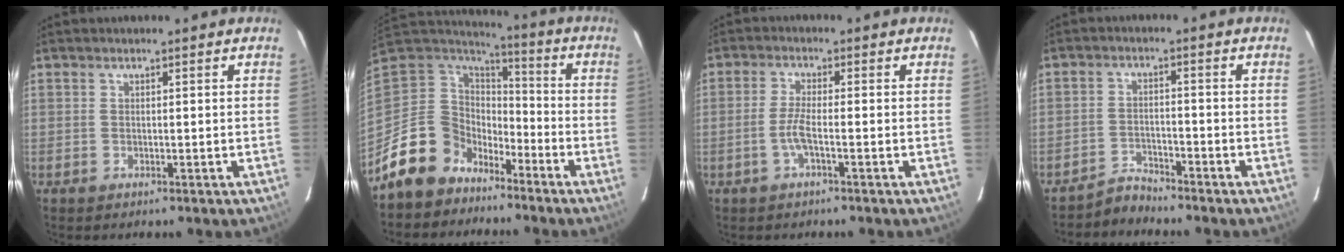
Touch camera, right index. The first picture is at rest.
{"total": 12.9, "force": [-9.0, 9.0, 2.3], "torque": [-0.078, 0.030, -0.161]}
{"total": 3.4, "force": [-1.5, 0.1, 3.1], "torque": [-0.071, 0.000, -0.031]}
{"total": 3.5, "force": [-3.5, 0.4, -0.5], "torque": [0.002, 0.009, -0.064]}